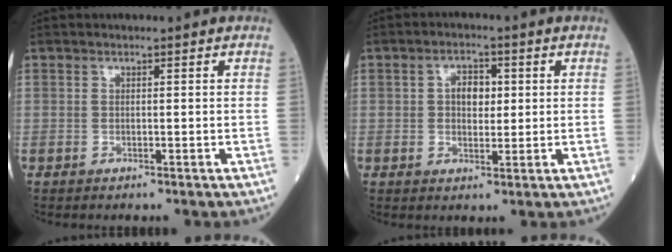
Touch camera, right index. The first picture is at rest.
{"total": 4.4, "force": [0.8, 3.0, 3.2], "torque": [-0.047, 0.013, 0.014]}